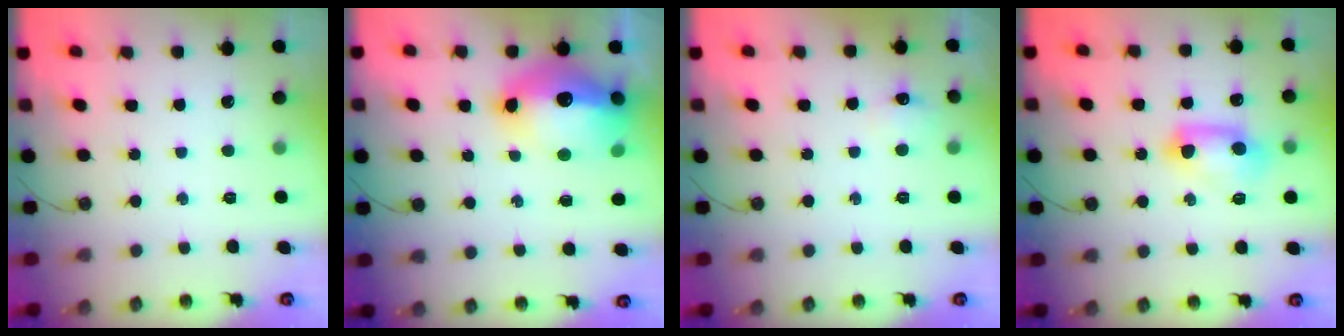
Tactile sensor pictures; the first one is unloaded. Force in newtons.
{"total": 19.9, "press": 19.2, "slide": 5.2}
{"total": 6.1, "press": 6.0, "slide": 0.8}
{"total": 10.0, "press": 9.9, "slide": 1.4}